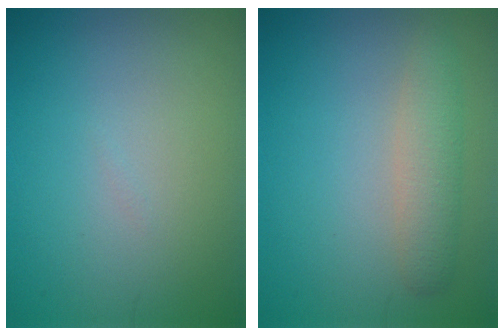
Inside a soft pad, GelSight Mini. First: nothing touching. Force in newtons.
{"total": 2.7, "press": 2.7, "slide": 0.1}